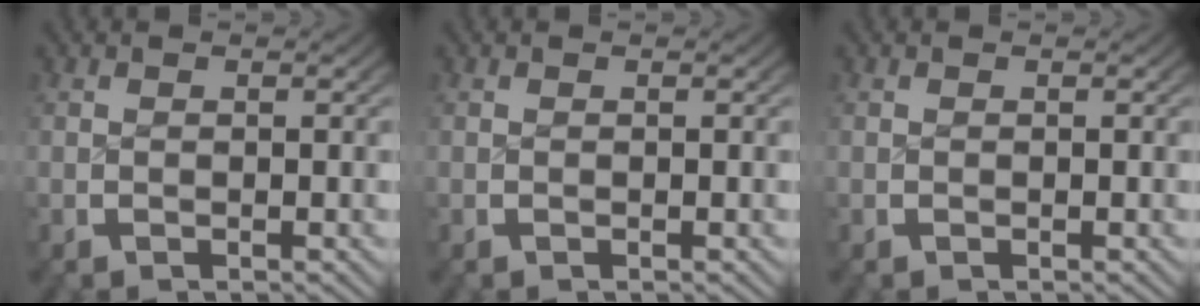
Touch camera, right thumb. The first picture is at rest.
{"total": 0.0}
{"total": 0.0}